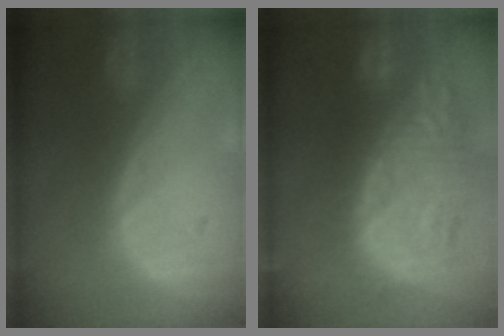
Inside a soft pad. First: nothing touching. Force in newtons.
{"total": 12.7, "press": 11.6, "slide": 5.1}